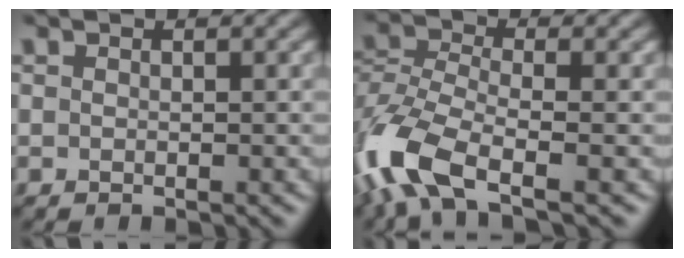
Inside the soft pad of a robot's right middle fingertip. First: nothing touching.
{"total": 8.8, "force": [-4.9, 3.7, 6.2], "torque": [-0.151, -0.006, -0.106]}